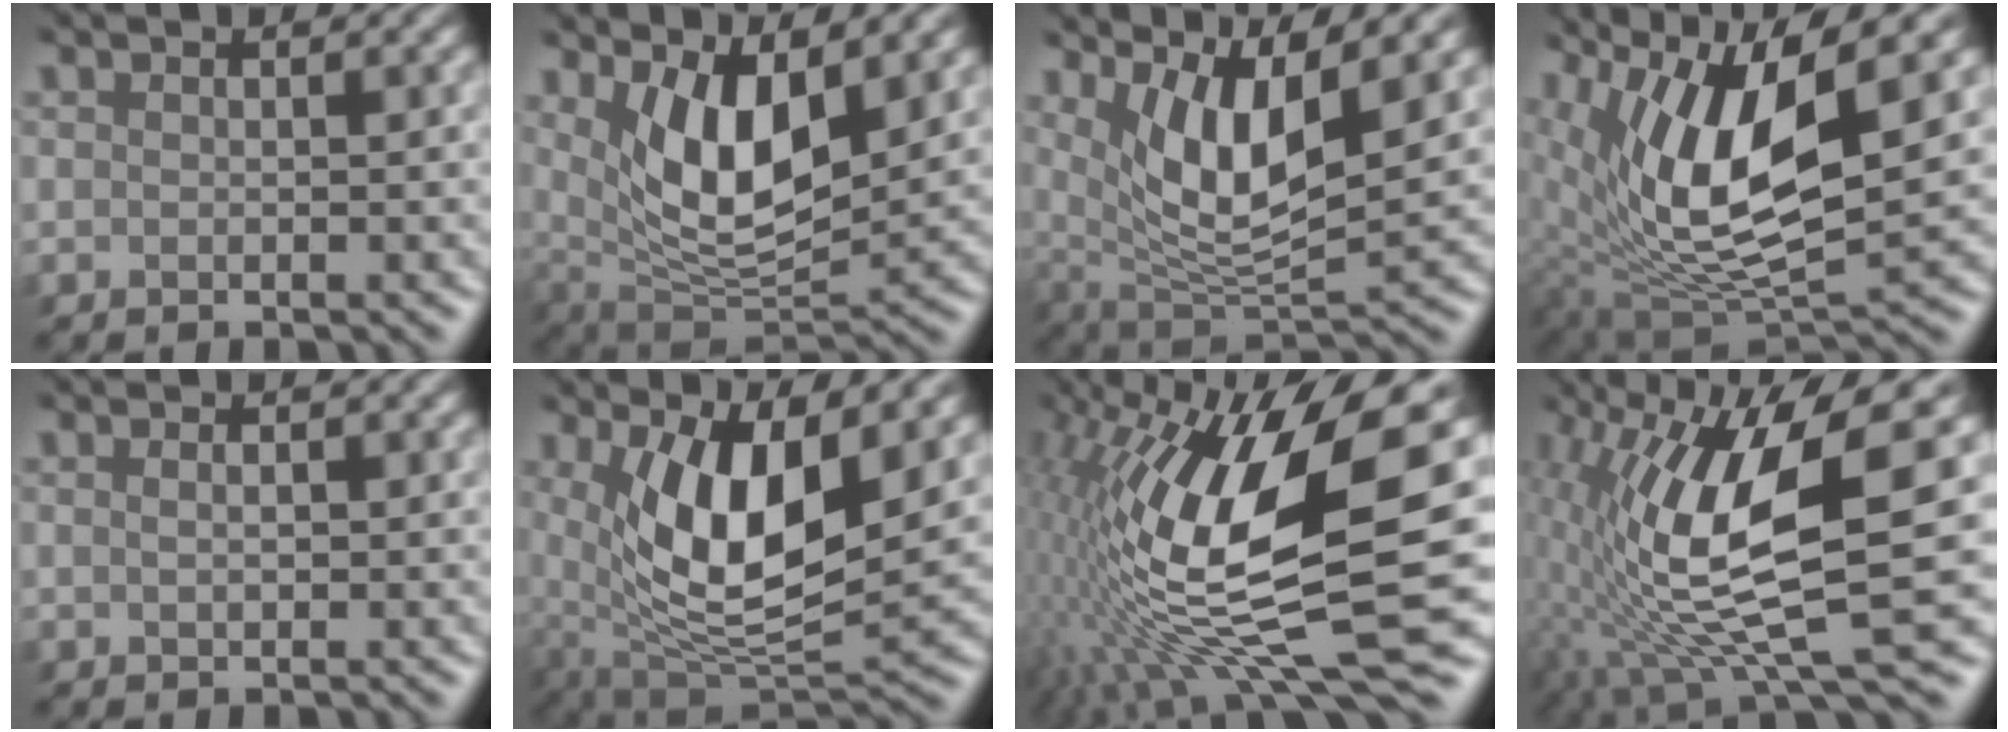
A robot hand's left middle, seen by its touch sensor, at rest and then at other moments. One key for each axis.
{"total": 7.6, "fx": 2.6, "fy": 3.1, "fz": 6.5, "tx": -0.130, "ty": -0.021, "tz": 0.048}
{"total": 7.6, "fx": 3.1, "fy": 2.3, "fz": 6.5, "tx": -0.128, "ty": -0.013, "tz": 0.056}
{"total": 10.5, "fx": 3.8, "fy": 3.9, "fz": 9.0, "tx": -0.184, "ty": -0.009, "tz": 0.072}
{"total": 1.7, "fx": 0.9, "fy": 1.0, "fz": 1.1, "tx": -0.010, "ty": 0.011, "tz": -0.004}
{"total": 9.3, "fx": 2.5, "fy": 3.8, "fz": 8.2, "tx": -0.163, "ty": -0.018, "tz": 0.045}
{"total": 17.0, "fx": 2.0, "fy": 6.3, "fz": 15.6, "tx": -0.316, "ty": -0.011, "tz": 0.041}
{"total": 11.5, "fx": 1.1, "fy": 3.0, "fz": 11.0, "tx": -0.219, "ty": -0.014, "tz": 0.015}